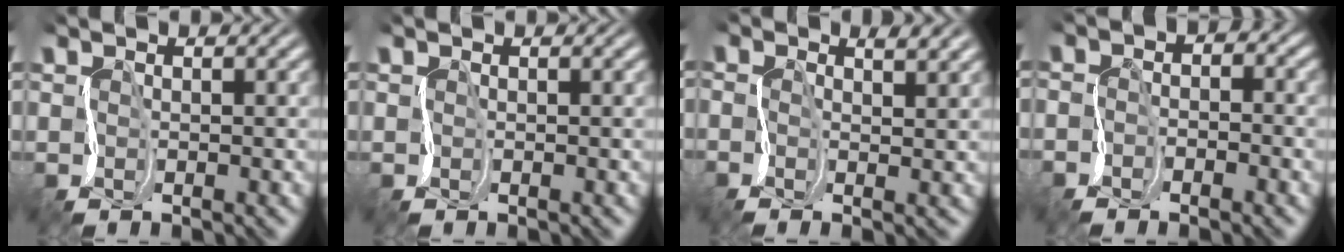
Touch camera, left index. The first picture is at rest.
{"total": 0.0}
{"total": 2.3, "force": [0.8, 0.6, 2.1], "torque": [-0.023, 0.003, 0.007]}
{"total": 2.2, "force": [-1.3, 1.1, 1.3], "torque": [-0.024, 0.000, -0.025]}